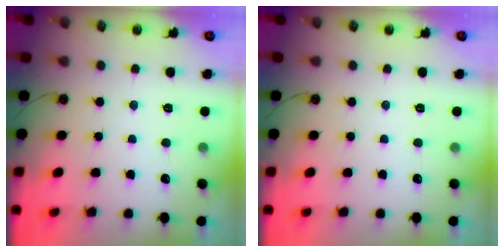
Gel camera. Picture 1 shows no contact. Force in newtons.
{"total": 0.0}